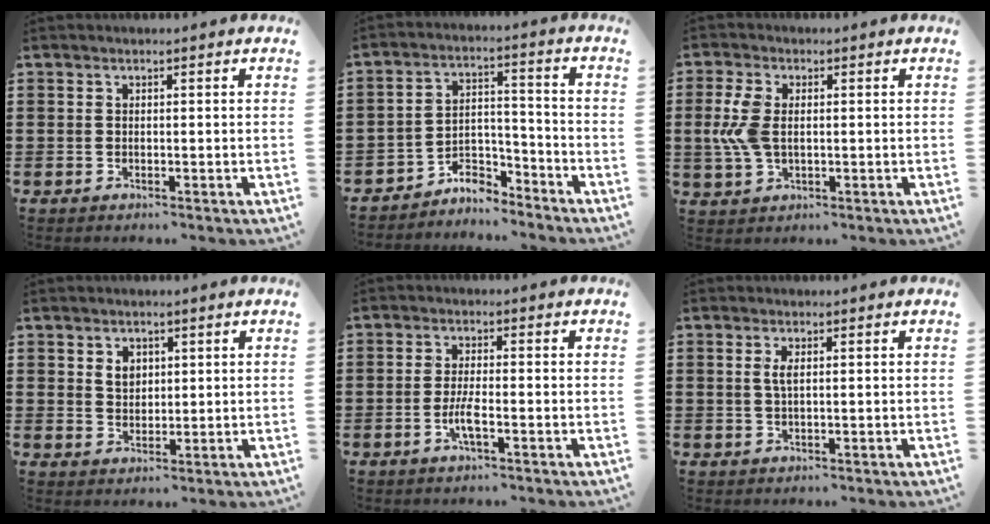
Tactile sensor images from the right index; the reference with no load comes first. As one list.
[{"total": 5.5, "force": [-5.2, 1.4, 1.2], "torque": [-0.030, 0.007, -0.105]}, {"total": 6.2, "force": [0.2, 3.5, 5.1], "torque": [-0.135, -0.001, -0.006]}, {"total": 2.7, "force": [1.2, 2.1, 1.3], "torque": [-0.033, 0.009, 0.021]}, {"total": 3.6, "force": [-1.5, 0.5, 3.2], "torque": [-0.076, -0.008, -0.034]}, {"total": 1.8, "force": [0.4, 0.5, 1.7], "torque": [-0.035, 0.003, 0.004]}]